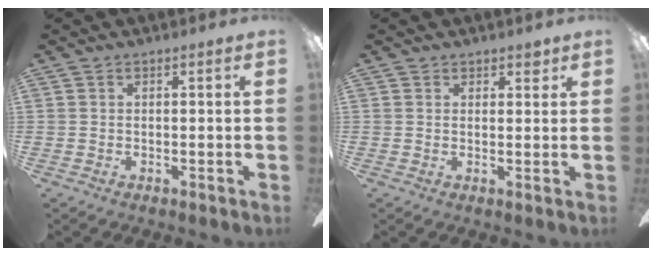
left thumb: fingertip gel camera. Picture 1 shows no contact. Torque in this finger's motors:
{"motor_torque": [0.21, -0.02, -0.36, 0.16, -0.03]}